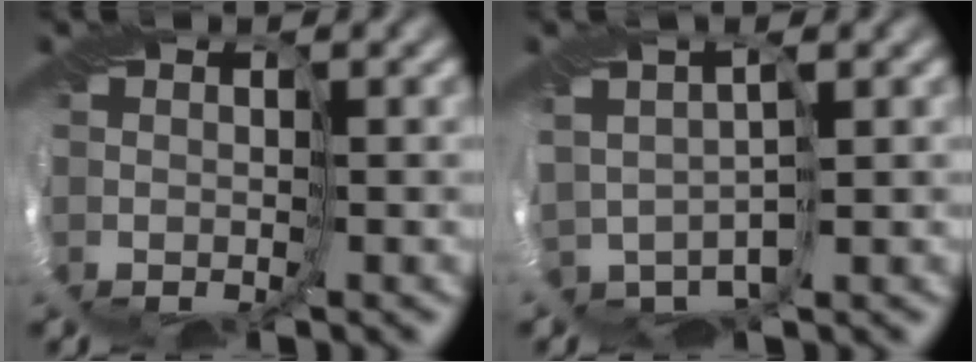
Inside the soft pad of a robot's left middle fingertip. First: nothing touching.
{"total": 1.2, "force": [0.9, -0.5, -0.5], "torque": [-0.019, 0.021, 0.031]}